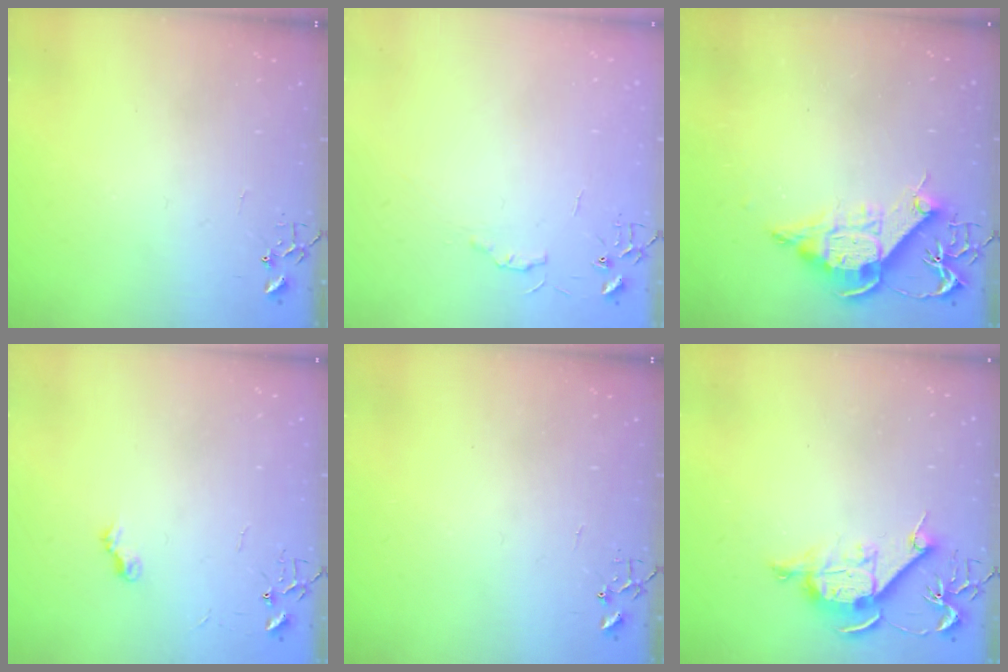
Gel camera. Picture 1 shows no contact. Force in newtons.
{"total": 4.3, "press": 4.2, "slide": 0.6}
{"total": 11.9, "press": 11.7, "slide": 1.8}
{"total": 5.4, "press": 5.4, "slide": 0.6}
{"total": 0.0}
{"total": 10.1, "press": 10.1, "slide": 0.7}